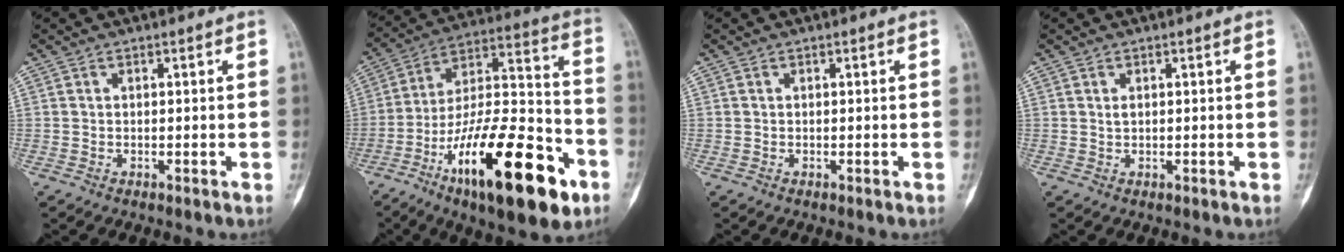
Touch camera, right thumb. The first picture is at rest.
{"total": 28.6, "force": [-13.4, 9.7, 23.3], "torque": [-0.363, 0.067, -0.214]}
{"total": 0.0}
{"total": 0.7, "force": [0.3, 0.4, 0.5], "torque": [-0.012, 0.001, 0.006]}